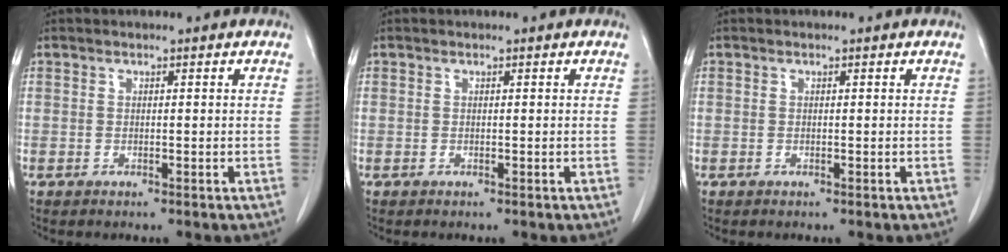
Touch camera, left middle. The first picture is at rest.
{"total": 0.0}
{"total": 0.0}